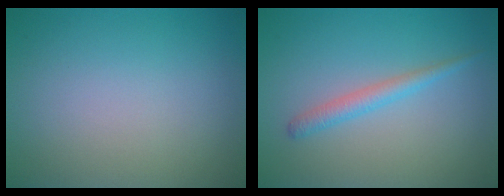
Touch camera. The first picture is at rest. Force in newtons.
{"total": 1.8, "press": 1.8, "slide": 0.0}